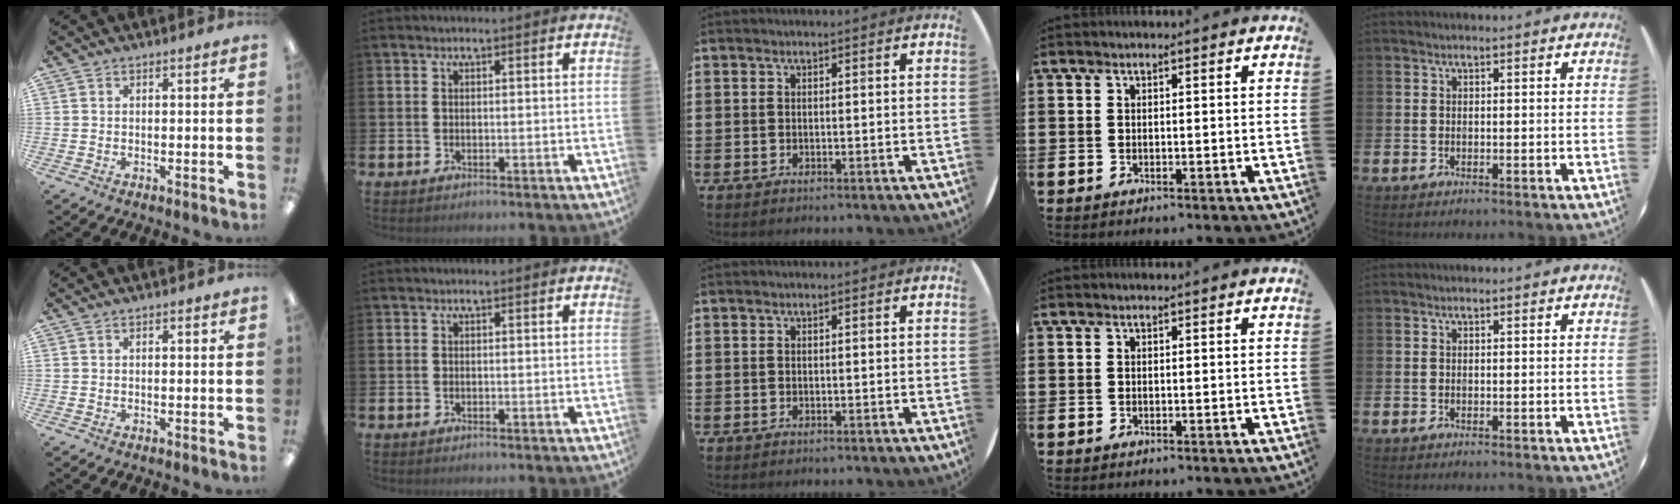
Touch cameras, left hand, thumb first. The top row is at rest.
{"thumb": {"total": 0.5, "force": [0.3, 0.3, 0.4], "torque": [-0.008, 0.003, 0.005]}}